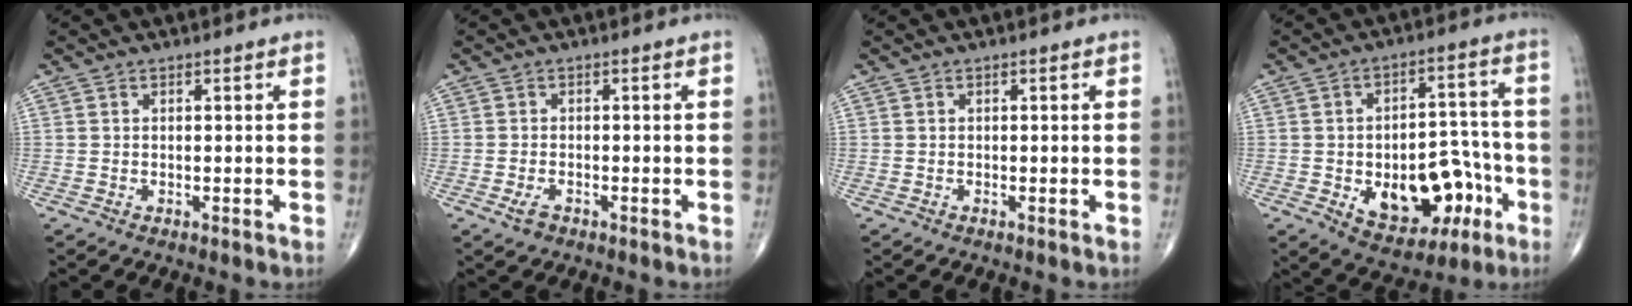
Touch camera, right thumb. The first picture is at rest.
{"total": 2.1, "force": [-1.1, 1.3, 1.3], "torque": [-0.027, 0.003, -0.018]}
{"total": 0.0}
{"total": 16.7, "force": [-5.0, 10.3, 12.2], "torque": [-0.124, 0.043, -0.060]}